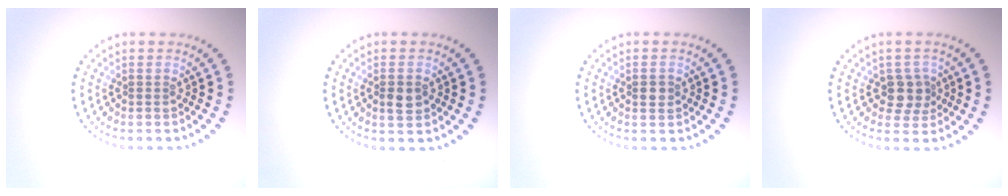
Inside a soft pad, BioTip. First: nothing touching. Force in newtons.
{"total": 1.7, "press": 1.7, "slide": 0.2}
{"total": 1.3, "press": 1.3, "slide": 0.1}
{"total": 2.4, "press": 2.0, "slide": 1.3}